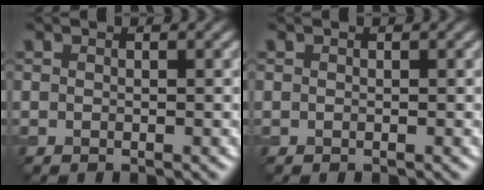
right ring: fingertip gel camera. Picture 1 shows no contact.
{"total": 0.0}